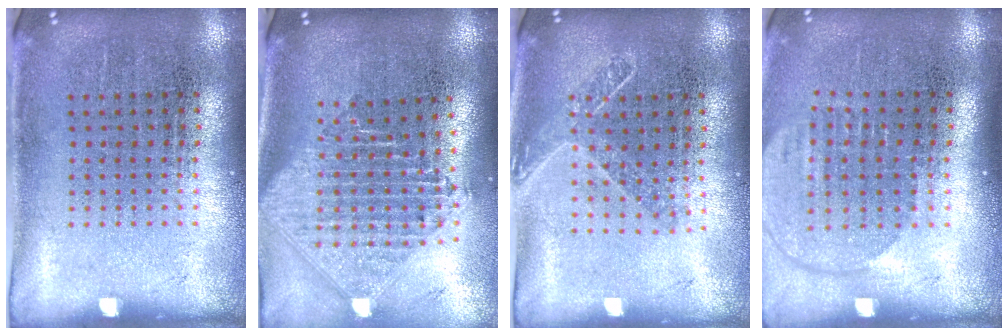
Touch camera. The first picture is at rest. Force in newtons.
{"total": 2.3, "press": 1.8, "slide": 1.4}
{"total": 1.5, "press": 1.2, "slide": 0.9}
{"total": 1.7, "press": 1.5, "slide": 0.8}